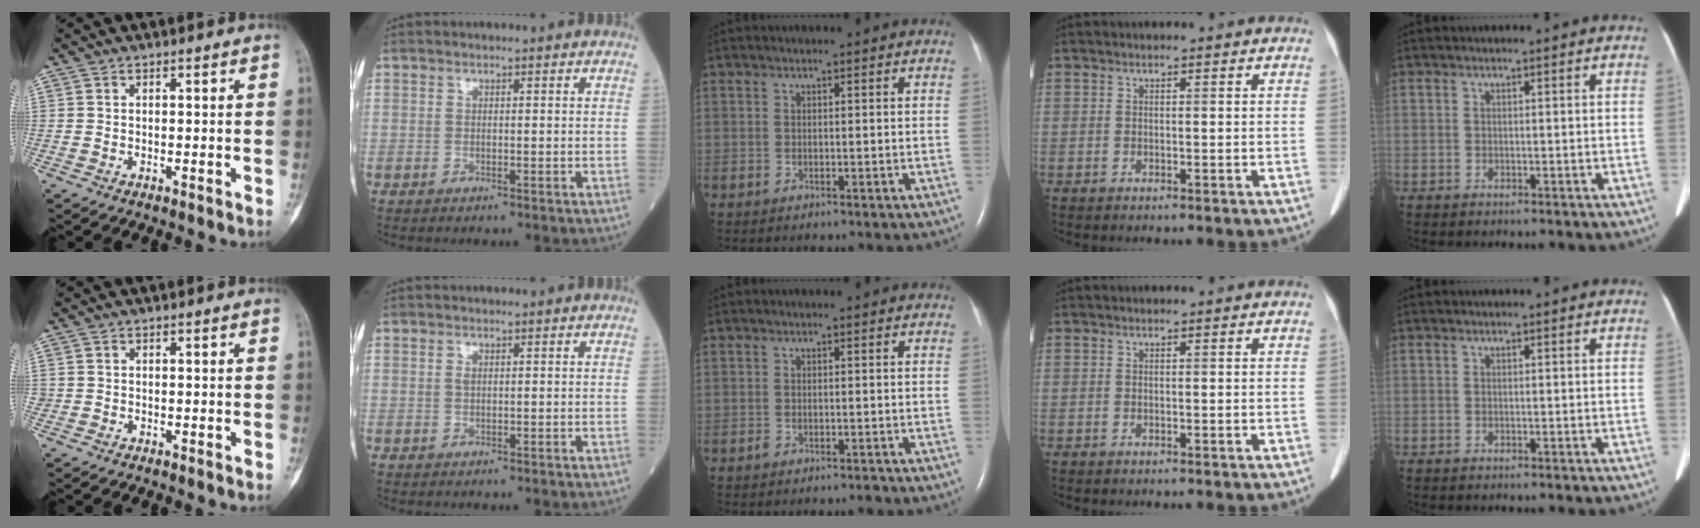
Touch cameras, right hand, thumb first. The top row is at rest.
{"thumb": {"total": 1.0, "force": [-0.4, 0.9, 0.0], "torque": [0.000, 0.005, -0.010]}, "index": {"total": 0.7, "force": [0.2, 0.3, 0.6], "torque": [-0.013, 0.000, 0.003]}, "middle": {"total": 1.2, "force": [-1.0, 0.4, 0.6], "torque": [-0.012, -0.001, -0.013]}}